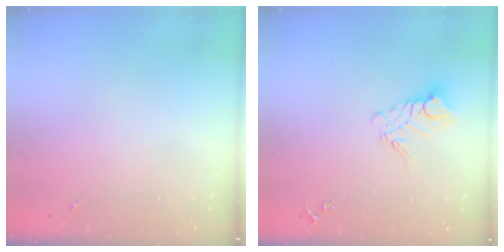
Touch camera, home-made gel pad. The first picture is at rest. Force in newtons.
{"total": 10.6, "press": 10.5, "slide": 0.7}